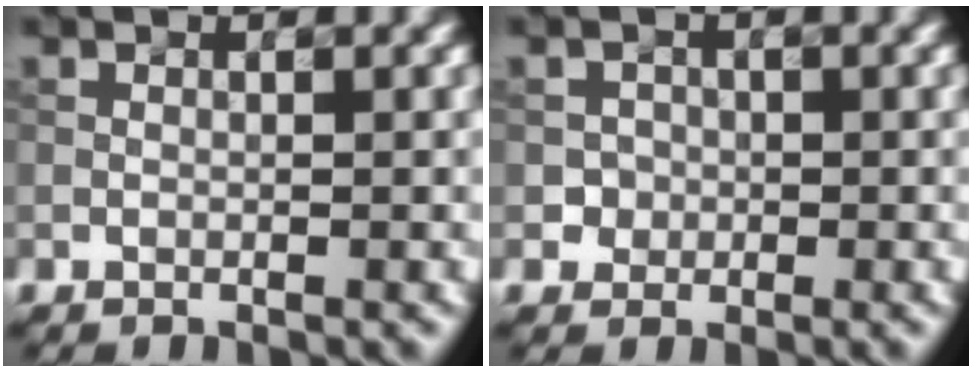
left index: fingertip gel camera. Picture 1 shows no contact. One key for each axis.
{"total": 1.5, "fx": -0.2, "fy": 1.5, "fz": 0.1, "tx": 0.016, "ty": -0.002, "tz": -0.003}